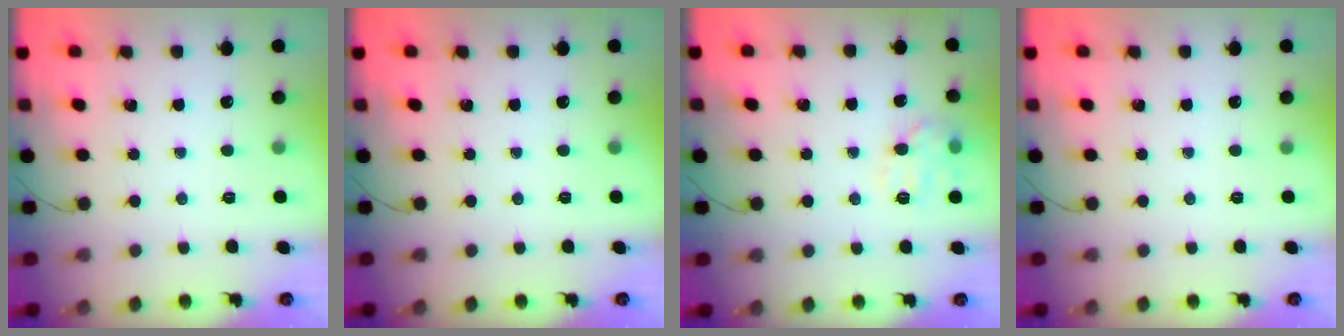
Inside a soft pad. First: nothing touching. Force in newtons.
{"total": 0.0}
{"total": 9.8, "press": 9.8, "slide": 0.2}
{"total": 0.0}